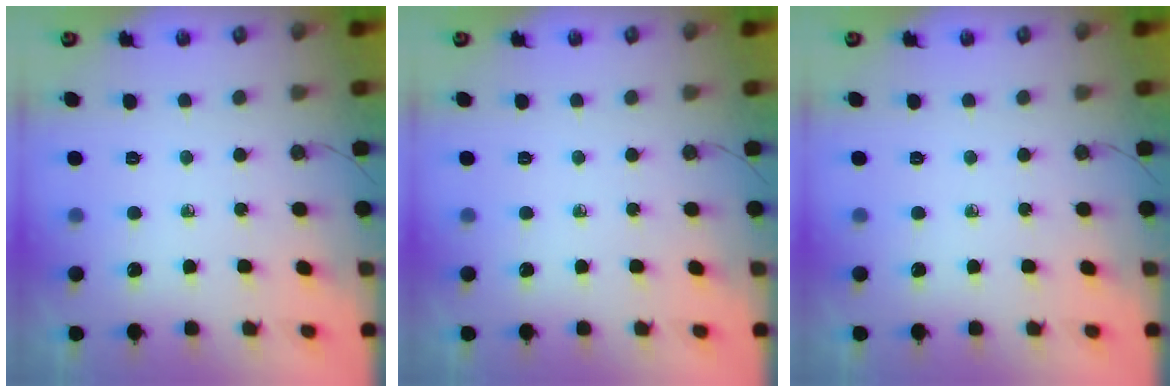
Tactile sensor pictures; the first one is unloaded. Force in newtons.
{"total": 0.0}
{"total": 0.0}